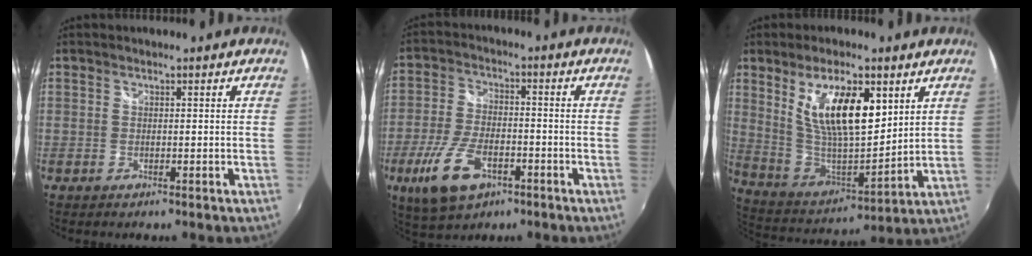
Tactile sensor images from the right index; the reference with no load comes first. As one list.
[{"total": 12.2, "force": [-5.8, 6.0, 8.8], "torque": [-0.197, -0.015, -0.103]}, {"total": 16.4, "force": [6.7, 6.3, 13.6], "torque": [-0.241, -0.005, 0.135]}]